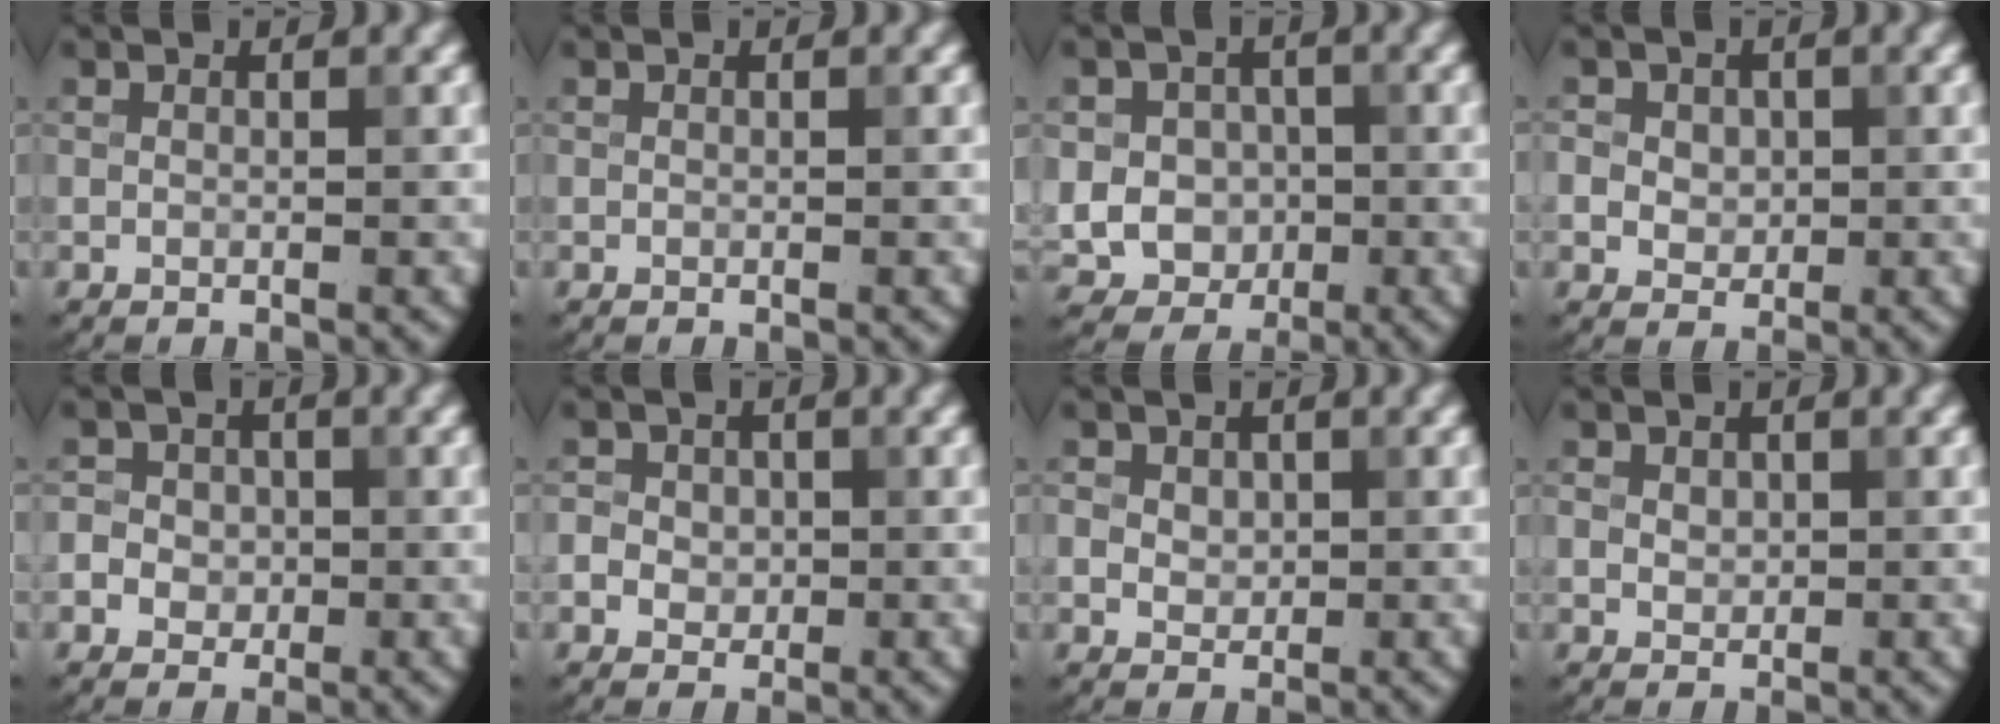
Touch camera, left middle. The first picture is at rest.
{"total": 0.0}
{"total": 5.8, "force": [-0.4, 5.2, 2.6], "torque": [-0.039, 0.002, -0.027]}
{"total": 3.3, "force": [0.8, 2.8, 1.5], "torque": [-0.027, 0.012, 0.007]}
{"total": 3.7, "force": [-0.3, 3.5, 1.2], "torque": [0.002, 0.018, -0.022]}
{"total": 3.0, "force": [0.2, 2.7, 1.2], "torque": [-0.005, 0.014, -0.007]}
{"total": 2.3, "force": [0.5, 1.9, 1.1], "torque": [-0.024, 0.008, 0.008]}
{"total": 1.4, "force": [0.3, 1.2, 0.6], "torque": [-0.011, -0.002, 0.007]}